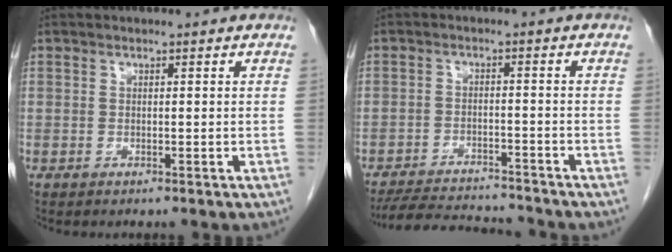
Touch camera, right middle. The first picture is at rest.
{"total": 10.8, "force": [-10.4, 0.9, 2.9], "torque": [-0.051, -0.008, -0.157]}